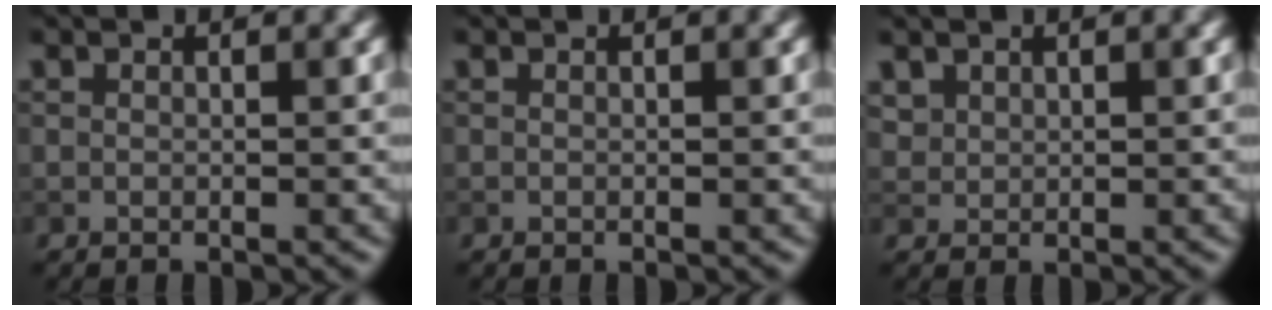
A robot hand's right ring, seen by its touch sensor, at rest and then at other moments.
{"total": 0.0}
{"total": 1.2, "force": [0.8, 0.9, 0.3], "torque": [-0.006, 0.000, 0.023]}